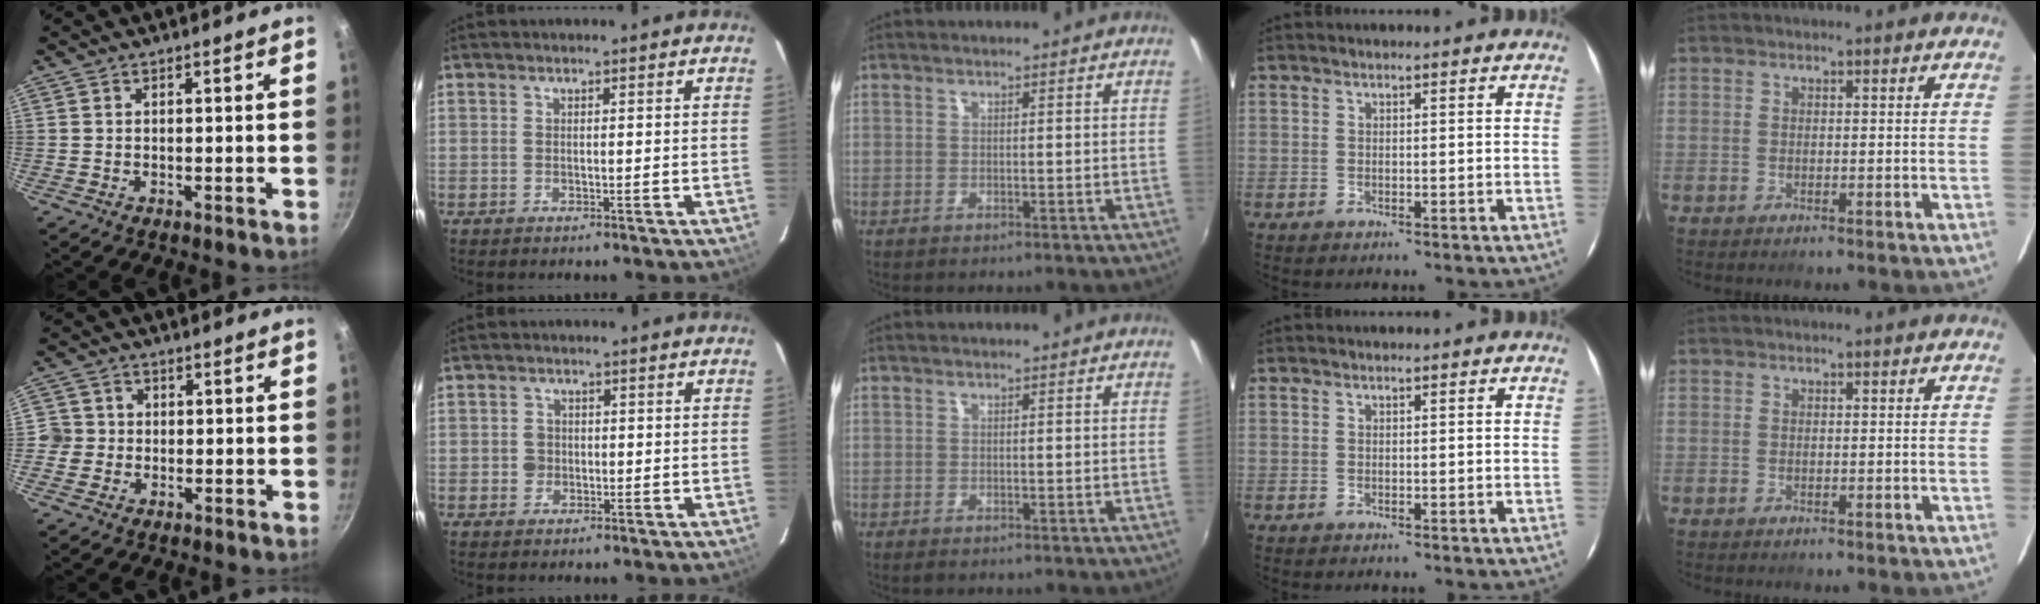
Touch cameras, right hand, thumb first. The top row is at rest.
{"thumb": {"total": 4.1, "force": [-0.8, 3.9, 0.9], "torque": [0.014, 0.010, -0.021]}, "index": {"total": 2.2, "force": [-0.3, 2.2, 0.4], "torque": [-0.005, 0.005, -0.004]}}